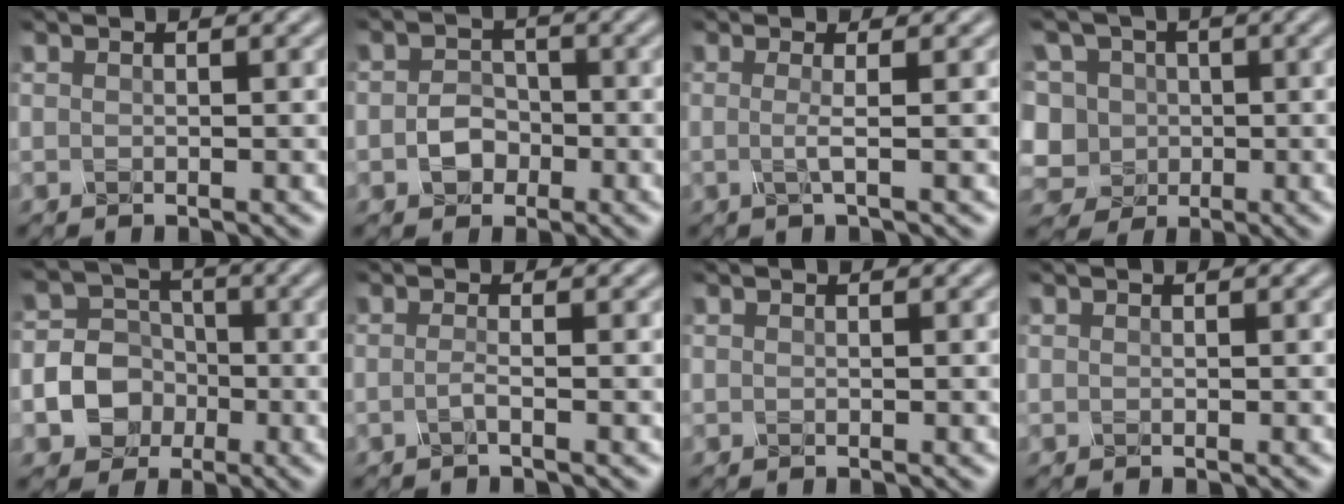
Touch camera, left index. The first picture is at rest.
{"total": 2.5, "force": [-1.4, 1.9, 0.8], "torque": [-0.011, -0.002, -0.027]}
{"total": 1.5, "force": [-0.5, 0.4, 1.4], "torque": [-0.023, -0.002, -0.015]}
{"total": 10.7, "force": [0.1, 9.7, 4.5], "torque": [-0.110, 0.020, -0.037]}
{"total": 6.3, "force": [-2.6, 5.5, 1.8], "torque": [-0.018, 0.002, -0.065]}
{"total": 1.4, "force": [-0.9, 0.5, 1.0], "torque": [-0.010, -0.004, -0.020]}
{"total": 0.0}
{"total": 0.0}